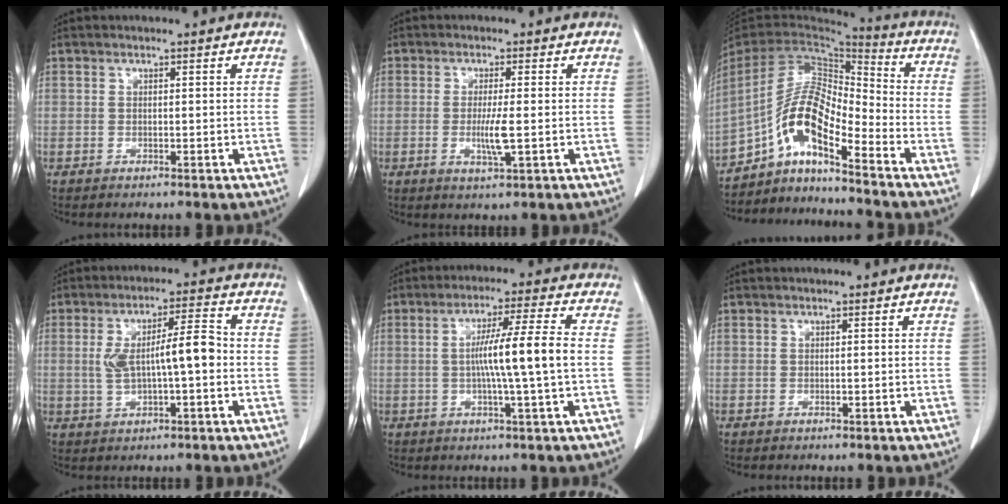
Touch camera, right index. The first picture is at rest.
{"total": 4.0, "force": [-0.6, 0.1, 4.0], "torque": [-0.078, -0.009, -0.010]}
{"total": 11.5, "force": [-7.1, 2.4, 8.8], "torque": [-0.173, 0.024, -0.128]}
{"total": 8.5, "force": [-0.3, 1.9, 8.3], "torque": [-0.153, 0.020, -0.002]}
{"total": 9.1, "force": [-0.4, -1.2, 9.0], "torque": [-0.158, 0.004, -0.006]}
{"total": 0.0}